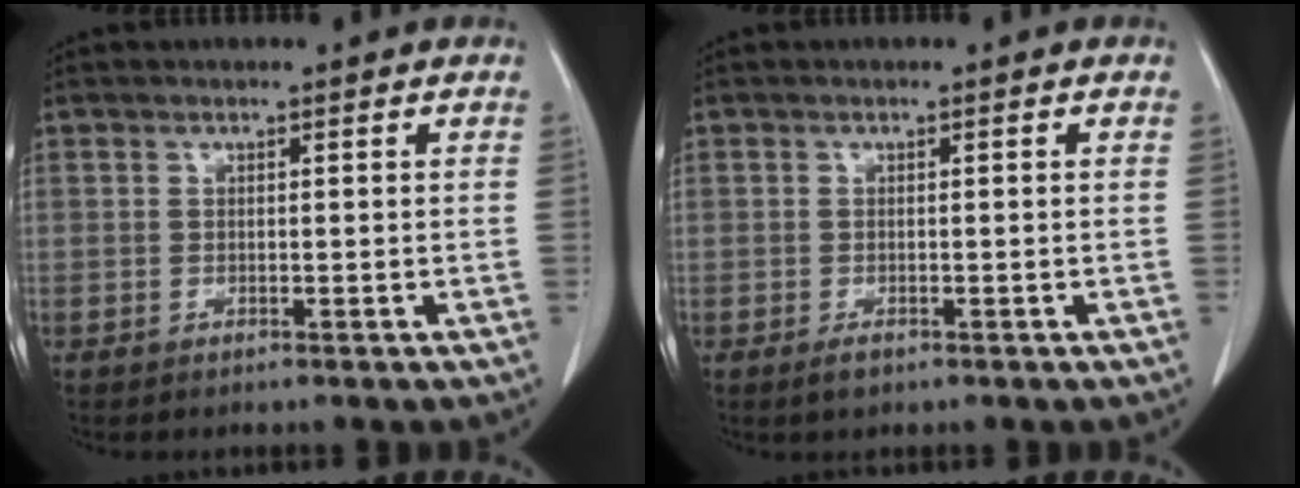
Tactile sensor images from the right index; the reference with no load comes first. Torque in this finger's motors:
{"motor_torque": [-0.12, -0.08, -0.04, -0.03]}